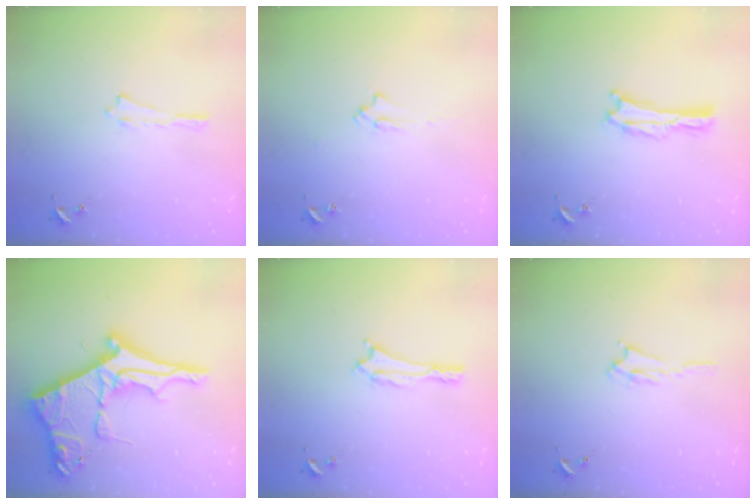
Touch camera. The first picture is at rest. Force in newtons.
{"total": 2.0, "press": 2.0, "slide": 0.3}
{"total": 0.0}
{"total": 11.6, "press": 11.6, "slide": 1.1}
{"total": 0.0}
{"total": 1.6, "press": 1.5, "slide": 0.4}